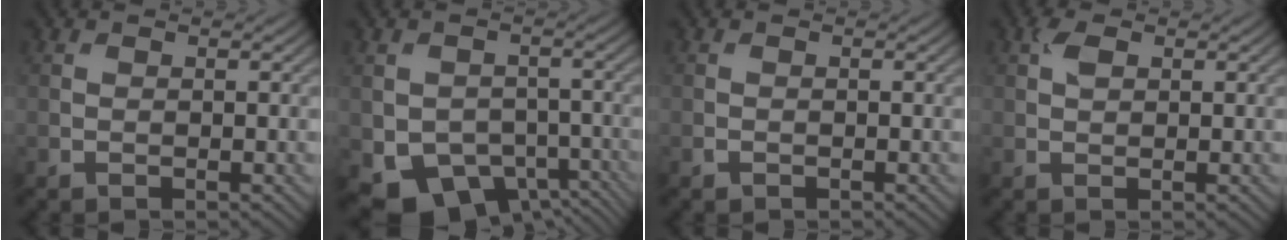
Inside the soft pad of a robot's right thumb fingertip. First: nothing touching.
{"total": 8.7, "force": [-4.2, 6.3, 4.3], "torque": [-0.081, -0.038, -0.063]}
{"total": 0.6, "force": [-0.4, 0.4, 0.1], "torque": [-0.002, -0.004, -0.007]}
{"total": 1.8, "force": [0.7, 1.1, 1.3], "torque": [-0.029, 0.004, 0.012]}